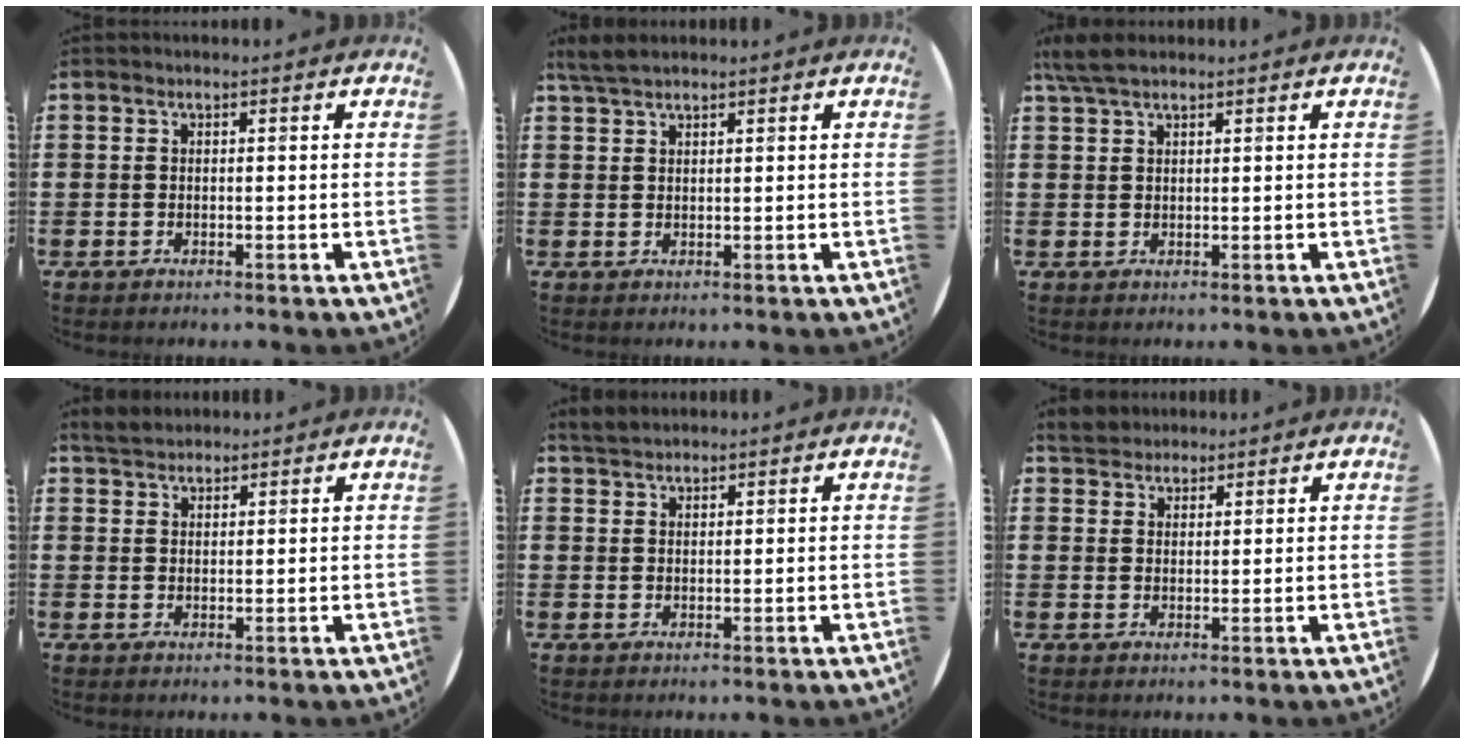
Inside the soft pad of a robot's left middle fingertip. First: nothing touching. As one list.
[{"total": 2.5, "force": [2.2, 0.5, 1.2], "torque": [-0.027, 0.005, 0.041]}, {"total": 3.1, "force": [2.4, 0.8, 1.8], "torque": [-0.040, 0.006, 0.044]}, {"total": 2.7, "force": [2.5, 0.8, 0.5], "torque": [-0.015, 0.003, 0.049]}, {"total": 2.2, "force": [2.0, 0.6, 0.5], "torque": [-0.004, 0.003, 0.037]}, {"total": 2.6, "force": [2.3, 0.7, 0.9], "torque": [-0.022, 0.005, 0.045]}]